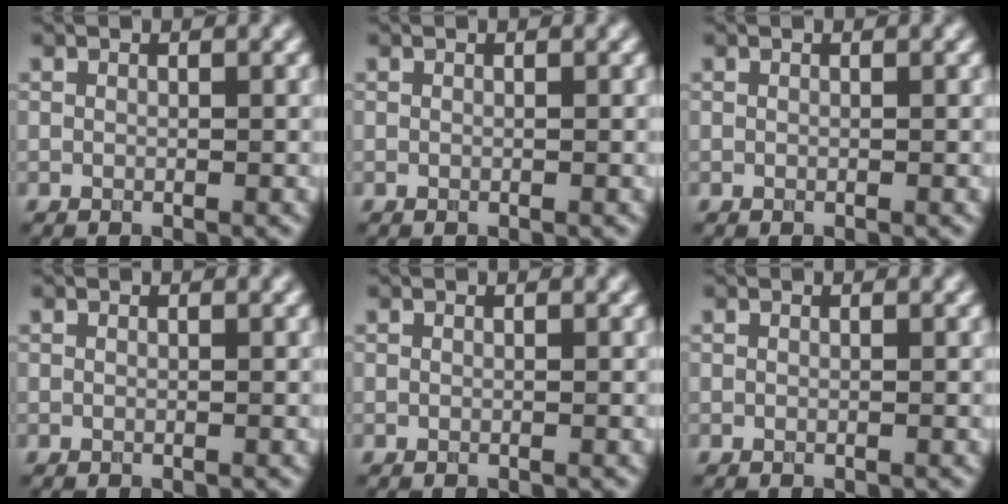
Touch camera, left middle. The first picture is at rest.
{"total": 0.0}
{"total": 0.0}
{"total": 0.0}
{"total": 0.0}
{"total": 0.0}